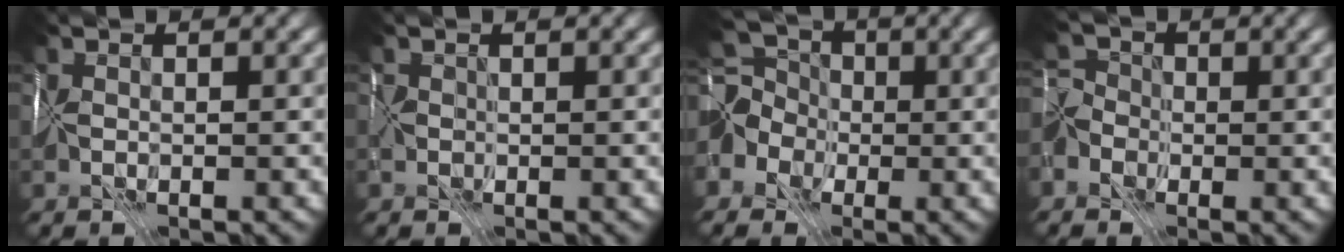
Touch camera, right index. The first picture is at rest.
{"total": 0.8, "force": [0.4, -0.2, -0.7], "torque": [0.018, 0.003, 0.011]}
{"total": 5.3, "force": [-1.2, 4.5, 2.6], "torque": [-0.049, 0.004, -0.029]}
{"total": 3.4, "force": [-2.0, 2.5, 1.1], "torque": [-0.011, -0.002, -0.040]}